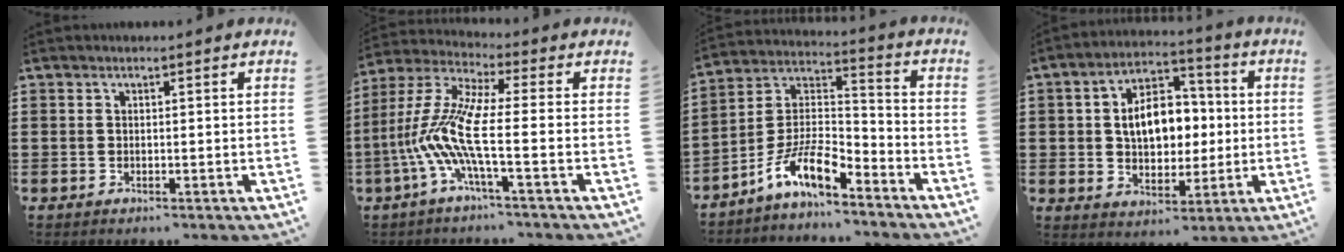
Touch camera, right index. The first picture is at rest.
{"total": 10.8, "force": [-3.0, 2.1, 10.1], "torque": [-0.254, -0.024, -0.072]}
{"total": 9.7, "force": [-6.7, 3.5, 6.0], "torque": [-0.127, 0.007, -0.132]}
{"total": 9.0, "force": [0.3, 6.1, 6.6], "torque": [-0.114, 0.011, 0.001]}